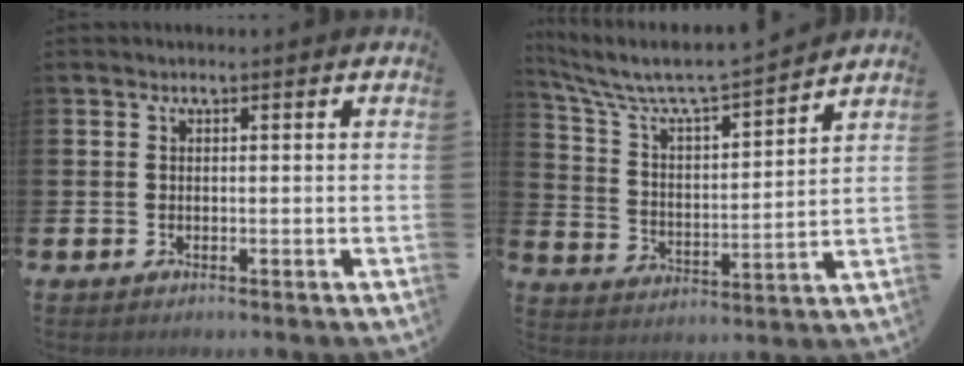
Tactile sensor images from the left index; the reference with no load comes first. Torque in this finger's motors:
{"motor_torque": [0.87, -1.26, 0.37, 0.15]}